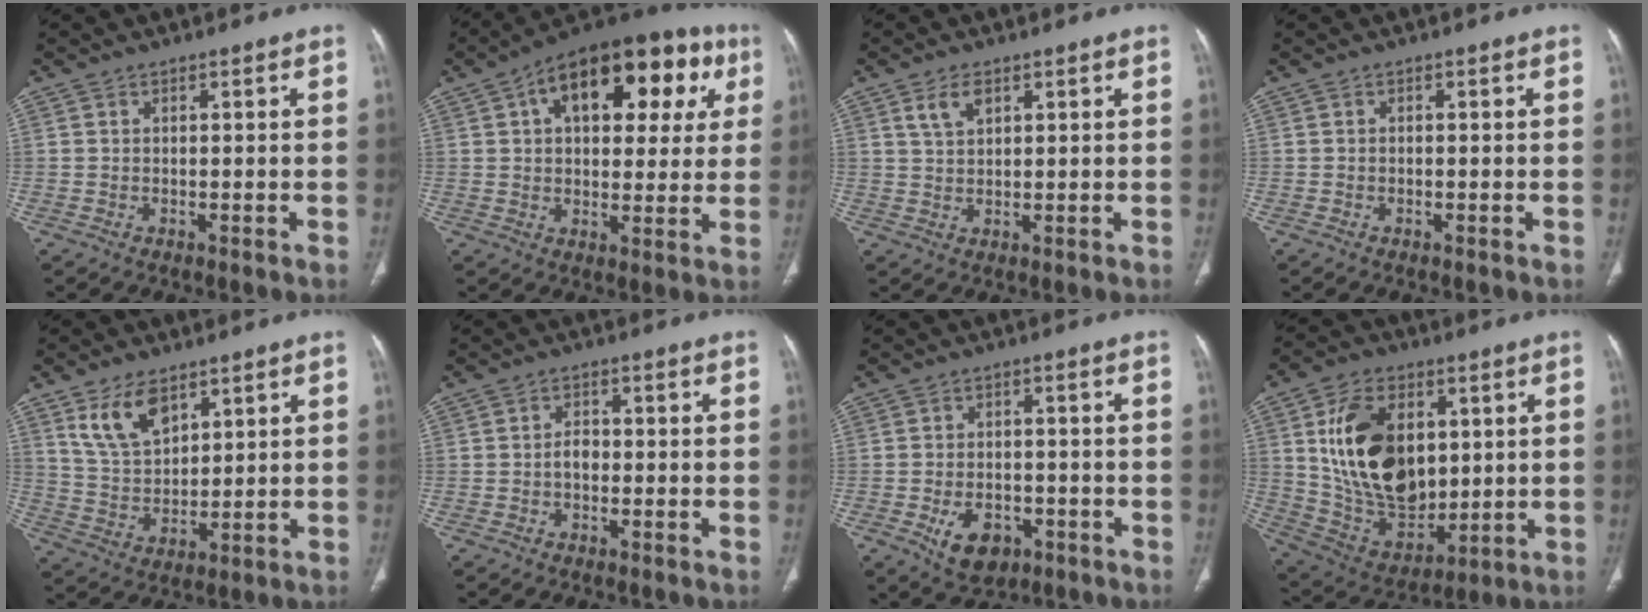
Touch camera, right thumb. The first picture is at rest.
{"total": 22.9, "force": [8.1, 12.4, 17.5], "torque": [-0.207, 0.030, 0.112]}
{"total": 3.9, "force": [2.0, 2.0, 2.6], "torque": [-0.046, -0.003, 0.043]}
{"total": 0.0}
{"total": 9.7, "force": [5.7, 5.3, 5.9], "torque": [-0.094, -0.028, 0.119]}
{"total": 2.4, "force": [-0.6, 1.6, 1.7], "torque": [-0.018, 0.009, -0.014]}
{"total": 7.5, "force": [-3.3, 4.9, 4.7], "torque": [-0.062, 0.014, -0.042]}
{"total": 21.2, "force": [4.3, 13.8, 15.4], "torque": [-0.238, -0.020, 0.097]}